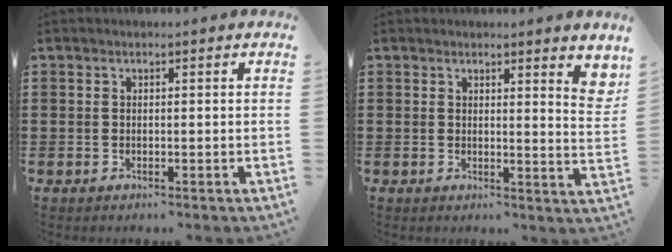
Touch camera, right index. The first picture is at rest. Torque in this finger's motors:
{"motor_torque": [0.03, 0.52, 0.26, 0.03]}